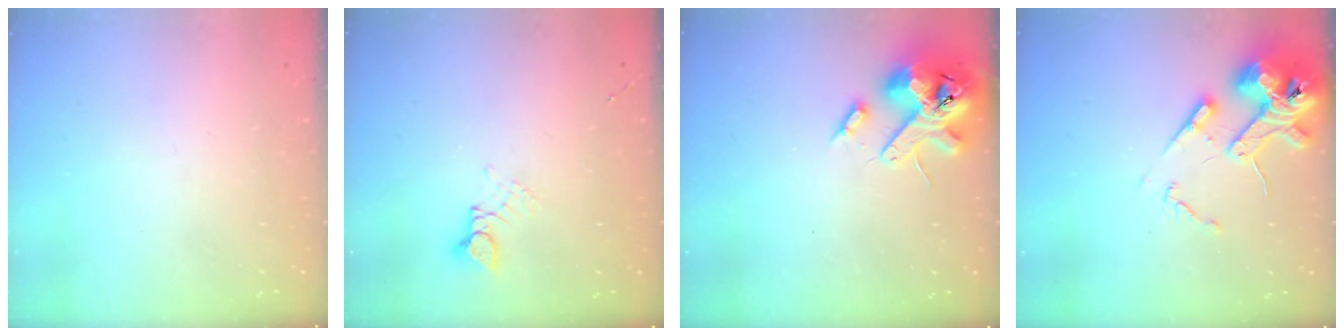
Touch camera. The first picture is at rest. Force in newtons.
{"total": 2.4, "press": 2.4, "slide": 0.2}
{"total": 14.5, "press": 14.3, "slide": 2.4}
{"total": 13.7, "press": 13.5, "slide": 2.0}